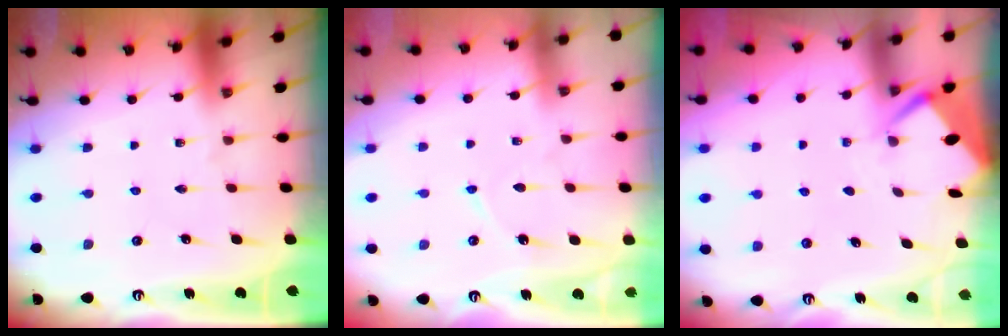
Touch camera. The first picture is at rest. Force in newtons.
{"total": 4.3, "press": 4.3, "slide": 0.1}
{"total": 2.9, "press": 2.9, "slide": 0.4}